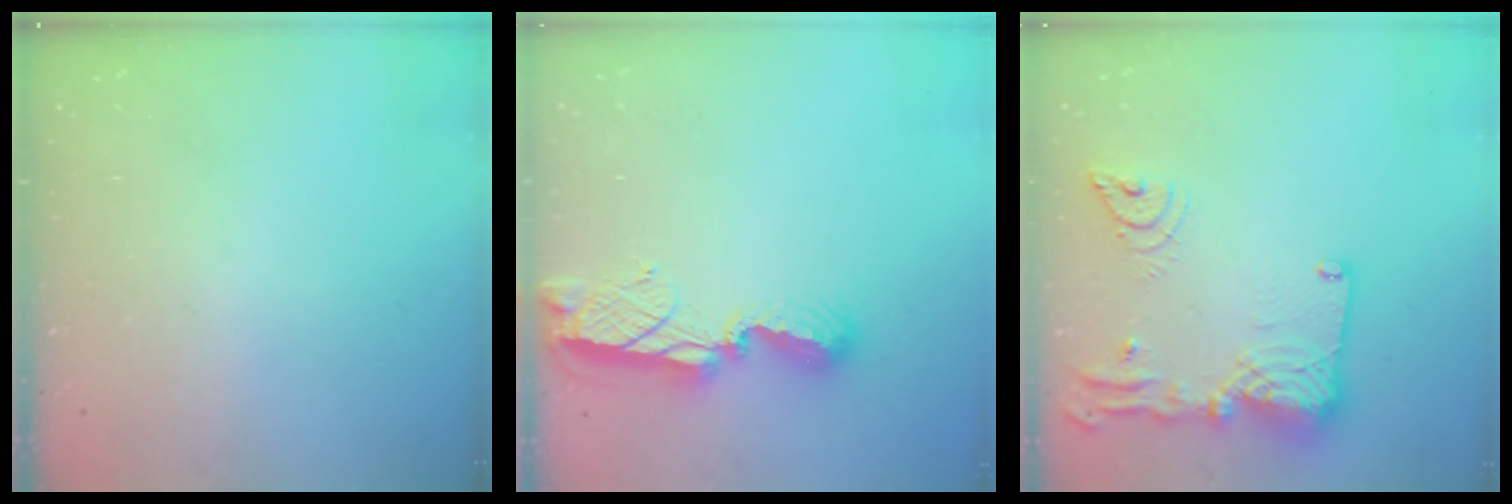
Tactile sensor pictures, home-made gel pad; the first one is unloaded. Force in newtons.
{"total": 9.6, "press": 9.6, "slide": 1.2}
{"total": 20.1, "press": 19.9, "slide": 2.3}